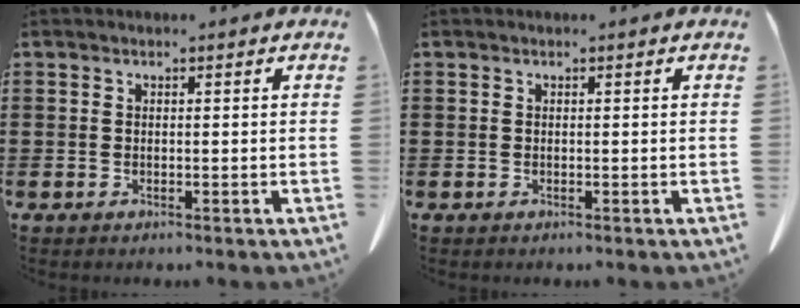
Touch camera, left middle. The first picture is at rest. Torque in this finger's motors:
{"motor_torque": [0.26, -0.11, 0.02, 0.02]}